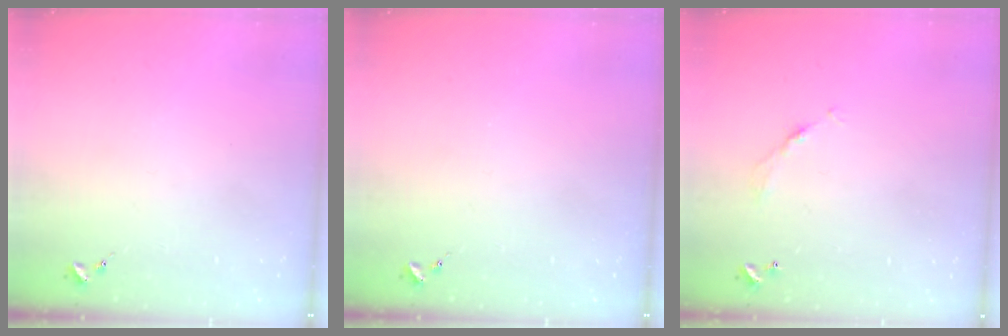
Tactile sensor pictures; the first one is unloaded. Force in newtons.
{"total": 0.0}
{"total": 4.4, "press": 4.3, "slide": 0.2}